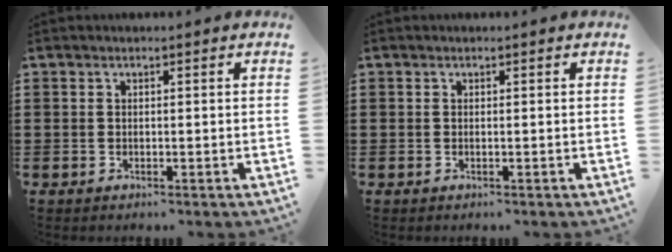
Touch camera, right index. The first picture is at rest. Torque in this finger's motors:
{"motor_torque": [0.05, 0.13, 0.00, 0.00]}